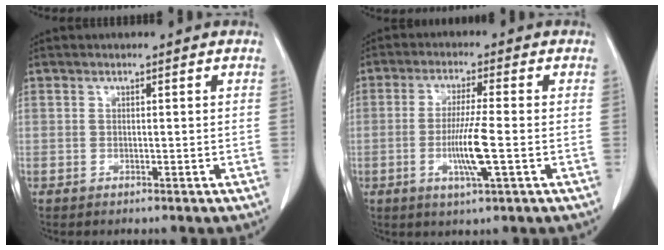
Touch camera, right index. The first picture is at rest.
{"total": 7.4, "force": [-1.7, -0.2, 7.1], "torque": [-0.137, -0.012, -0.032]}